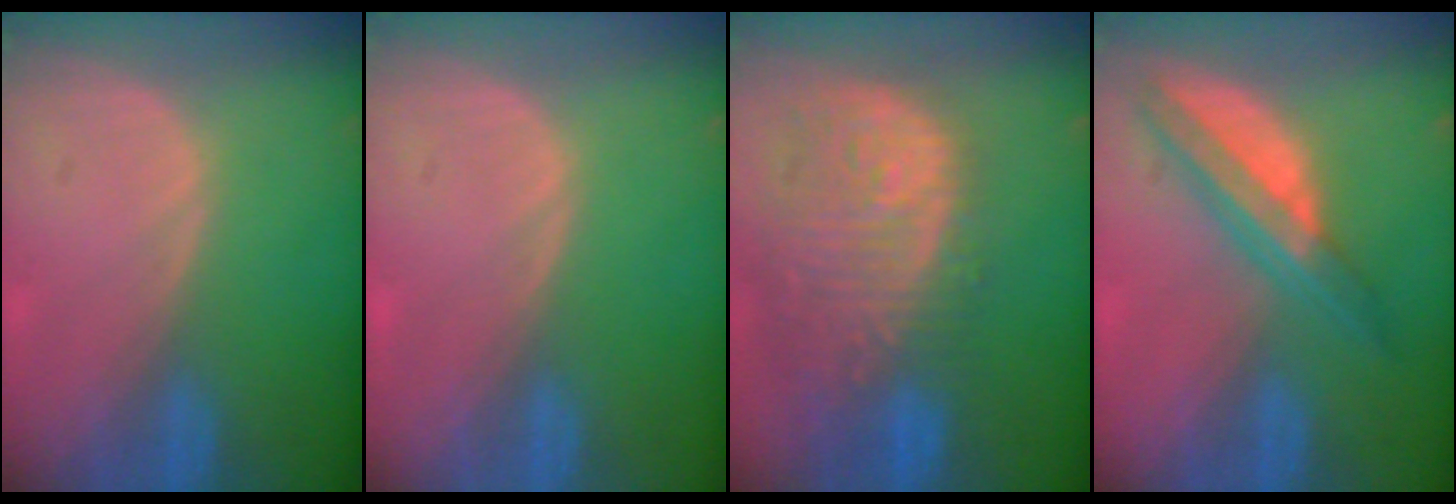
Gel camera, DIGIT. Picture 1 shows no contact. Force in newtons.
{"total": 0.0}
{"total": 13.4, "press": 11.3, "slide": 7.3}
{"total": 7.2, "press": 6.2, "slide": 3.6}